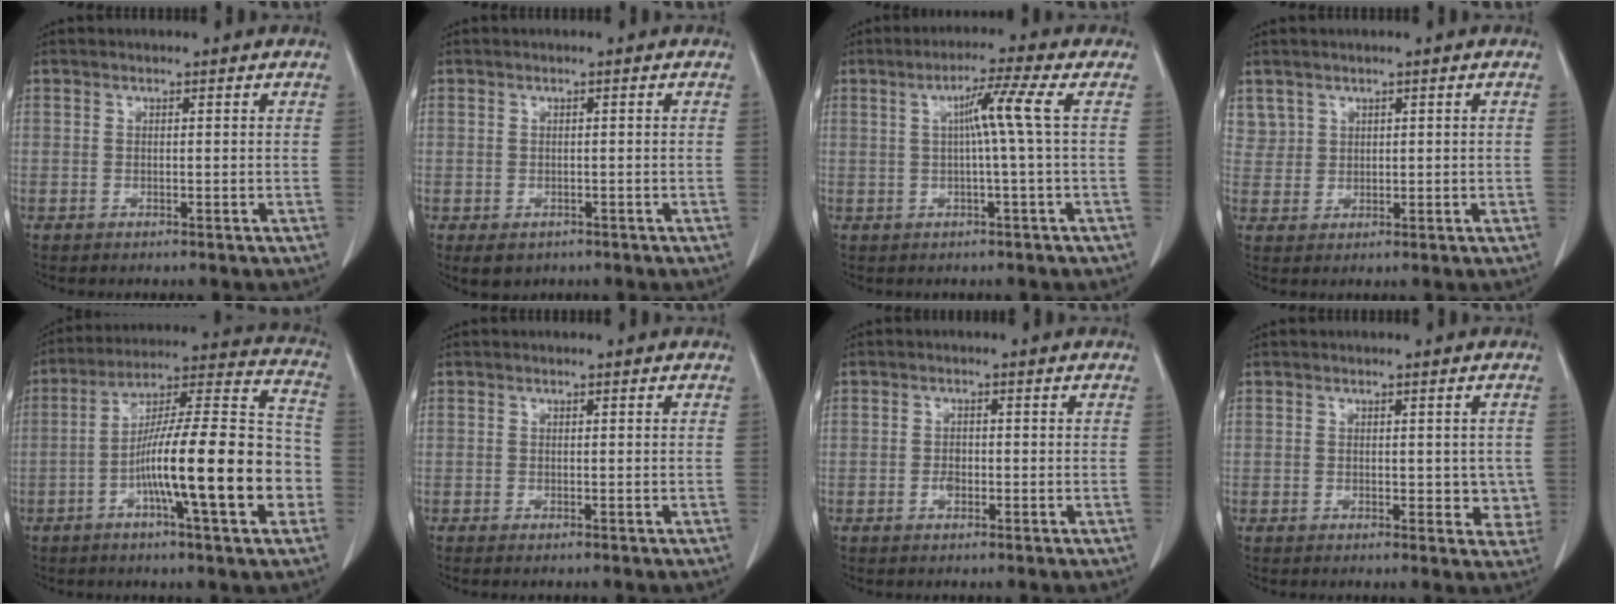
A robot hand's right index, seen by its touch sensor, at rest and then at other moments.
{"total": 2.4, "force": [-1.1, 2.0, 0.9], "torque": [-0.008, -0.001, -0.007]}
{"total": 5.7, "force": [0.9, -1.5, 5.4], "torque": [-0.091, 0.007, 0.015]}
{"total": 3.2, "force": [1.9, 2.6, 0.0], "torque": [0.012, 0.006, 0.038]}
{"total": 20.5, "force": [-5.4, 2.4, 19.7], "torque": [-0.283, 0.019, -0.086]}
{"total": 0.0}
{"total": 1.6, "force": [-0.5, 1.0, 1.2], "torque": [-0.017, 0.004, -0.008]}
{"total": 4.3, "force": [0.0, 2.5, 3.5], "torque": [-0.023, 0.002, 0.001]}